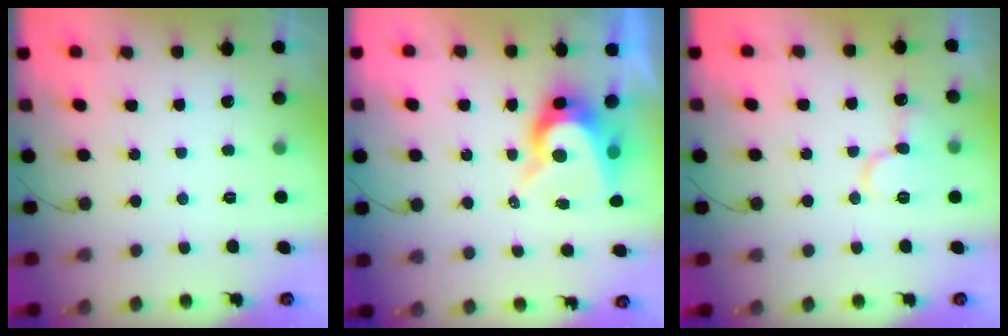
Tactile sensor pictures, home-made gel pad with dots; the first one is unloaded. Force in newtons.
{"total": 9.2, "press": 9.2, "slide": 0.9}
{"total": 11.0, "press": 10.9, "slide": 1.5}